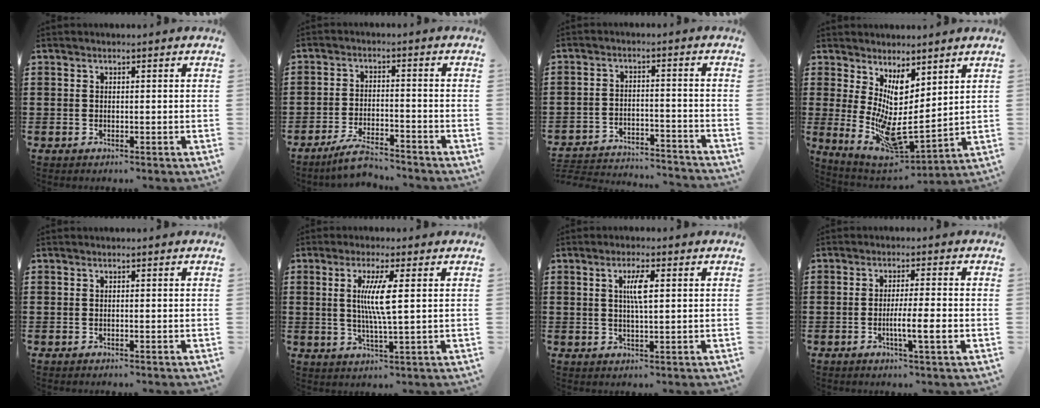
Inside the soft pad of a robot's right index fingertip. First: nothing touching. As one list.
[{"total": 4.7, "force": [-4.4, 0.4, 1.7], "torque": [-0.034, 0.002, -0.086]}, {"total": 4.0, "force": [-4.0, 0.2, 0.6], "torque": [-0.023, -0.002, -0.086]}, {"total": 7.9, "force": [1.9, 3.2, 7.0], "torque": [-0.133, -0.039, 0.039]}, {"total": 0.0}, {"total": 6.6, "force": [1.2, 0.3, 6.5], "torque": [-0.139, -0.011, 0.010]}, {"total": 3.8, "force": [0.8, 0.8, 3.6], "torque": [-0.073, 0.005, 0.011]}, {"total": 5.4, "force": [-1.6, 0.2, 5.2], "torque": [-0.087, -0.009, -0.027]}]